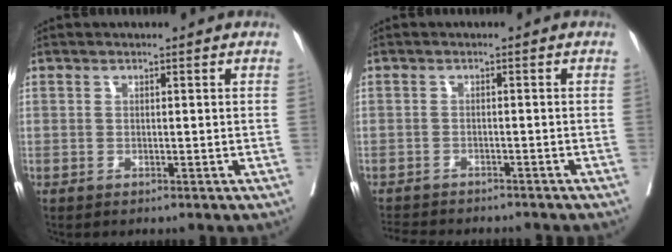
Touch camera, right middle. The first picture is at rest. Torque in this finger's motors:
{"motor_torque": [0.58, -0.74, 0.12, 0.01]}